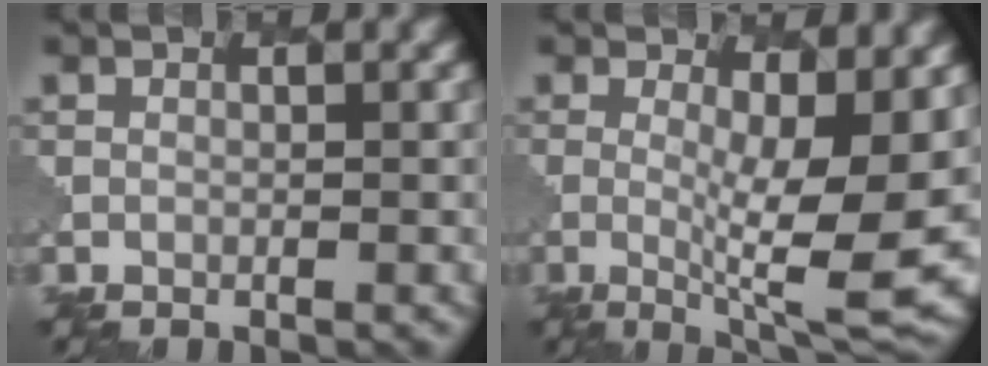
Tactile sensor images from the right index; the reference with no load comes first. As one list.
[{"total": 9.8, "force": [0.3, 2.6, 9.4], "torque": [-0.137, -0.018, 0.007]}]